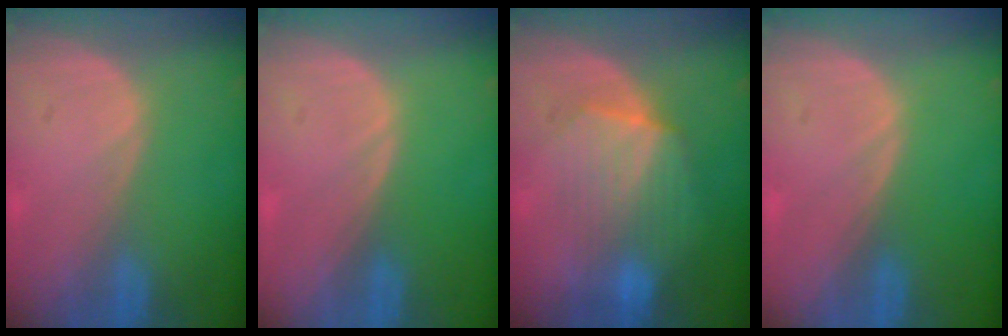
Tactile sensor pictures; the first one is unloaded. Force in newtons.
{"total": 0.0}
{"total": 7.1, "press": 7.0, "slide": 1.2}
{"total": 0.0}